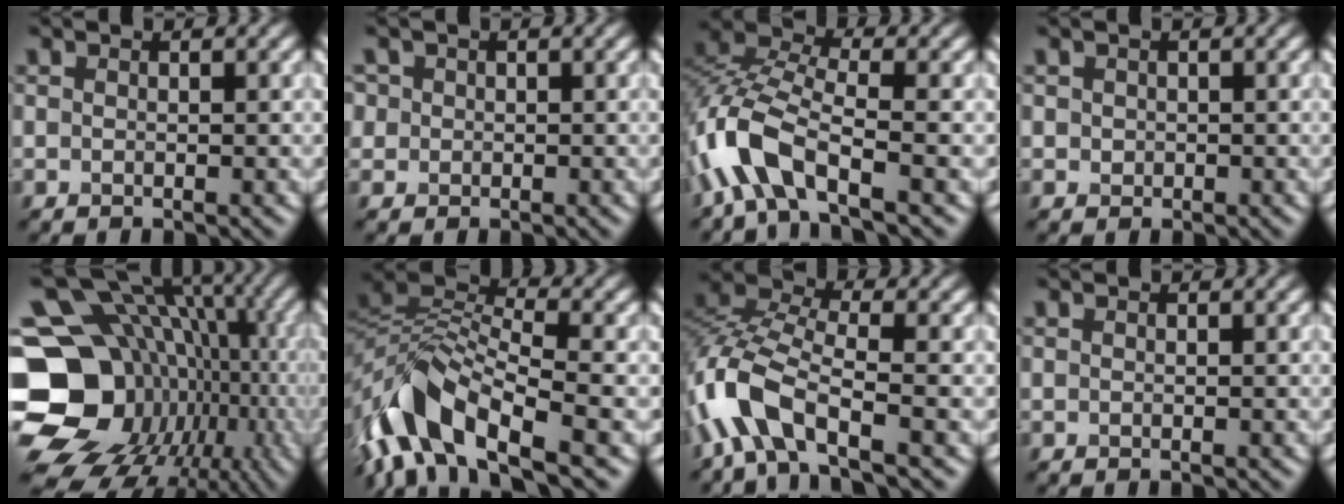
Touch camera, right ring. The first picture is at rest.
{"total": 3.2, "force": [1.4, 2.7, 1.0], "torque": [-0.032, 0.011, 0.009]}
{"total": 7.9, "force": [-3.8, 3.5, 5.9], "torque": [-0.137, 0.014, -0.090]}
{"total": 0.7, "force": [0.2, 0.7, -0.1], "torque": [0.001, 0.002, 0.003]}
{"total": 20.6, "force": [-3.8, 17.0, 11.0], "torque": [-0.187, -0.001, -0.065]}
{"total": 9.2, "force": [-5.2, 4.2, 6.4], "torque": [-0.123, 0.012, -0.111]}
{"total": 8.0, "force": [-3.9, 3.7, 5.9], "torque": [-0.134, 0.014, -0.091]}
{"total": 0.0}